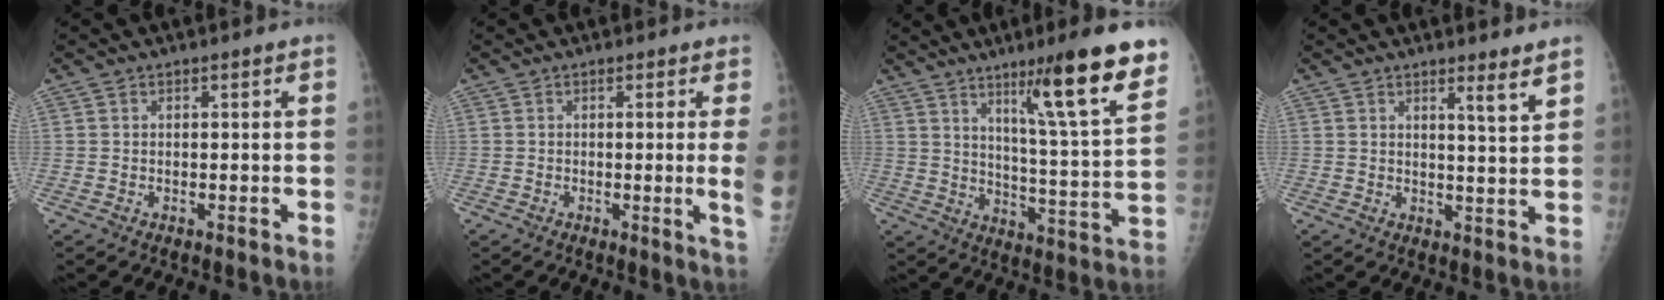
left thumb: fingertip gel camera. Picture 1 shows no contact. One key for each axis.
{"total": 4.4, "fx": 0.5, "fy": -1.1, "fz": 4.2, "tx": -0.068, "ty": -0.015, "tz": 0.004}
{"total": 17.9, "fx": 11.0, "fy": 1.3, "fz": 14.0, "tx": -0.178, "ty": -0.062, "tz": 0.165}
{"total": 4.1, "fx": 3.0, "fy": 0.0, "fz": 2.8, "tx": -0.035, "ty": -0.030, "tz": 0.043}